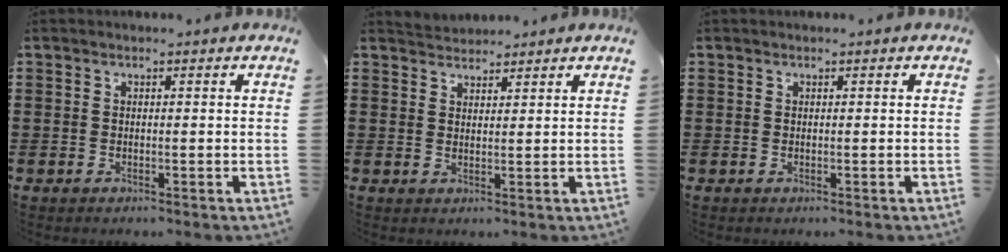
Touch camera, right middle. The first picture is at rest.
{"total": 2.4, "force": [2.3, 0.4, -0.4], "torque": [0.000, 0.000, 0.045]}
{"total": 0.0}